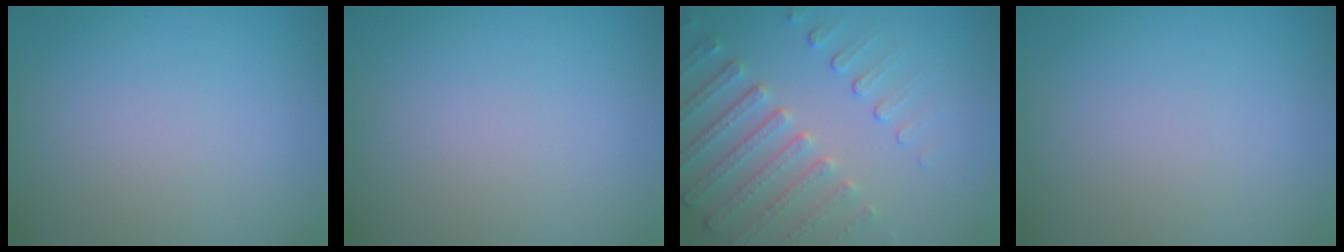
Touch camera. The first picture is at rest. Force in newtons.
{"total": 0.0}
{"total": 5.0, "press": 3.8, "slide": 3.3}
{"total": 0.0}